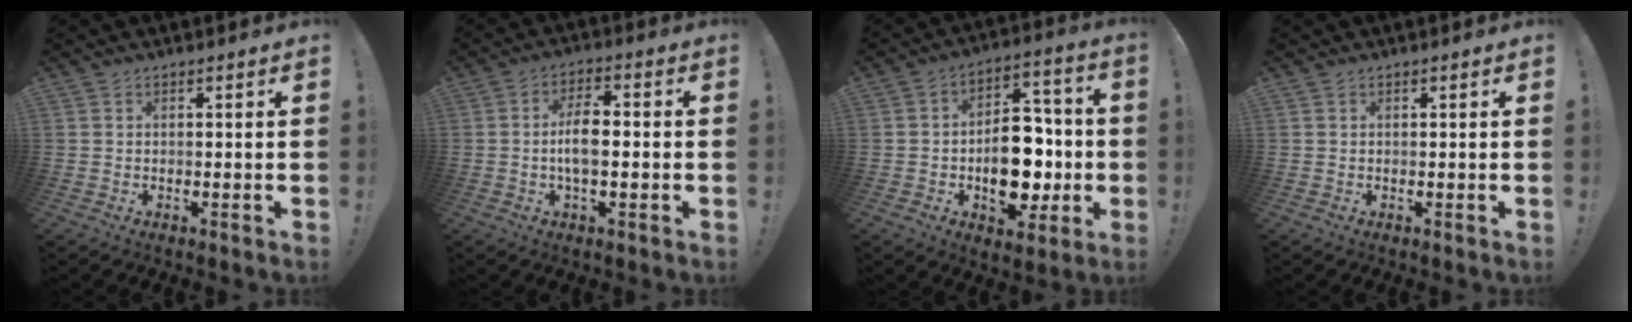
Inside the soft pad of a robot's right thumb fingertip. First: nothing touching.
{"total": 8.2, "force": [-1.0, 3.6, 7.3], "torque": [-0.134, 0.003, -0.023]}
{"total": 17.4, "force": [-3.7, 11.6, 12.4], "torque": [-0.162, 0.024, -0.053]}
{"total": 0.0}